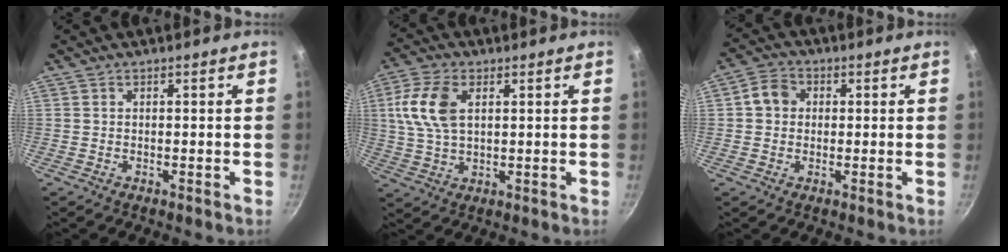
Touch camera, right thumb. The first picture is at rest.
{"total": 8.9, "force": [2.4, 5.1, 6.8], "torque": [-0.135, 0.002, 0.046]}
{"total": 5.0, "force": [0.6, 4.3, 2.5], "torque": [-0.024, 0.010, -0.003]}